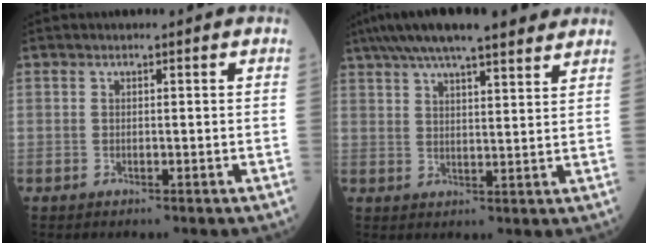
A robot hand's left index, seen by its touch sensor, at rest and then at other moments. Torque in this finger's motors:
{"motor_torque": [0.32, -0.74, 1.05, 0.21]}